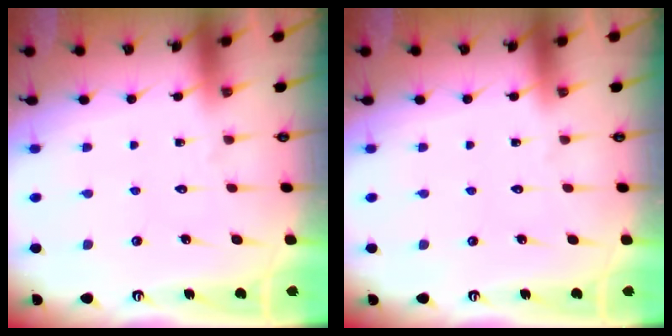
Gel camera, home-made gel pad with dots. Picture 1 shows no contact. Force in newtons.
{"total": 0.0}